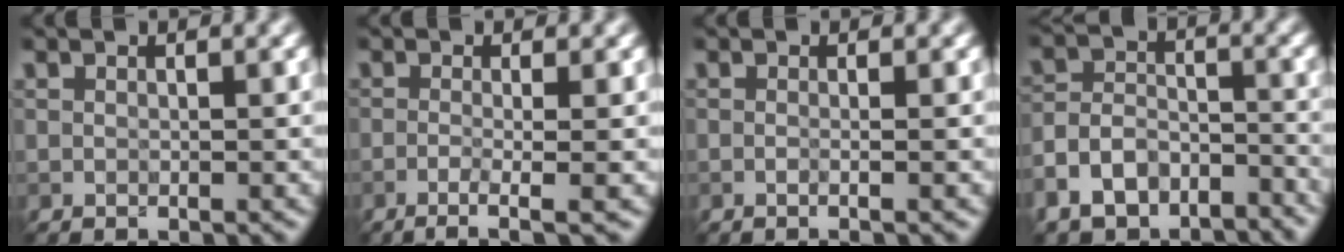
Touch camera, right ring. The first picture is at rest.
{"total": 3.2, "force": [-1.1, 1.0, 2.8], "torque": [-0.036, 0.000, -0.032]}
{"total": 2.5, "force": [0.4, 1.5, 2.0], "torque": [0.004, 0.001, -0.022]}
{"total": 7.0, "force": [-5.3, 3.8, 2.5], "torque": [-0.050, -0.001, -0.112]}